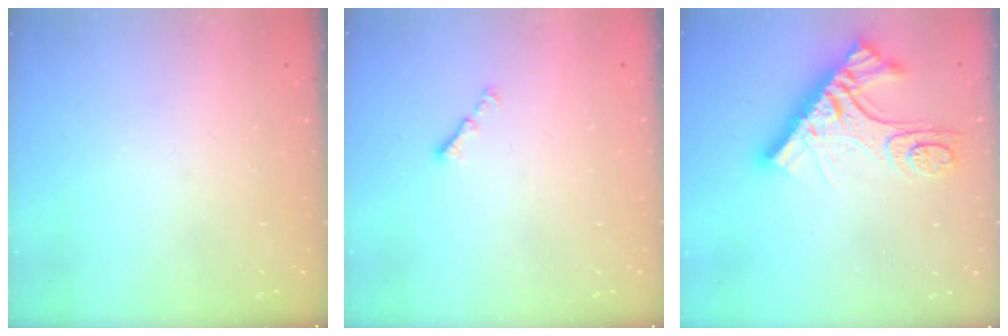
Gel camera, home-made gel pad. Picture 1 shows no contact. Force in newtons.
{"total": 1.4, "press": 1.3, "slide": 0.5}
{"total": 14.4, "press": 14.3, "slide": 1.3}